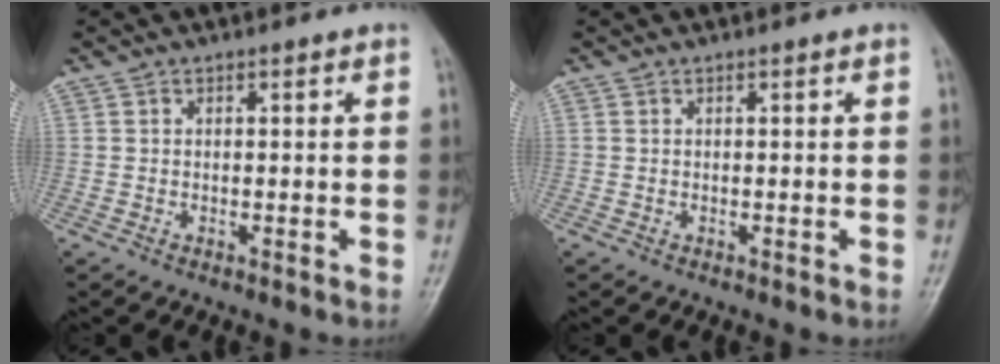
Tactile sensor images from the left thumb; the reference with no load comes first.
{"total": 0.0}